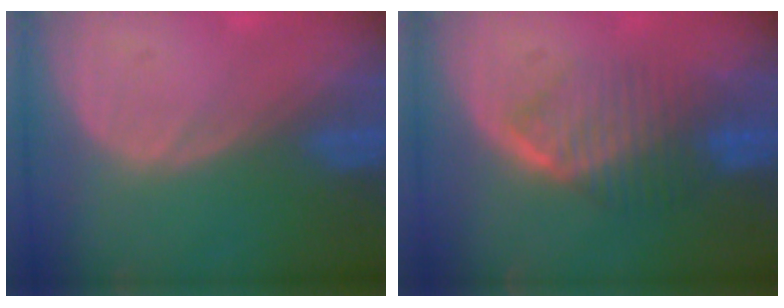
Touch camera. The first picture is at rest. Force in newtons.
{"total": 6.4, "press": 6.3, "slide": 1.0}